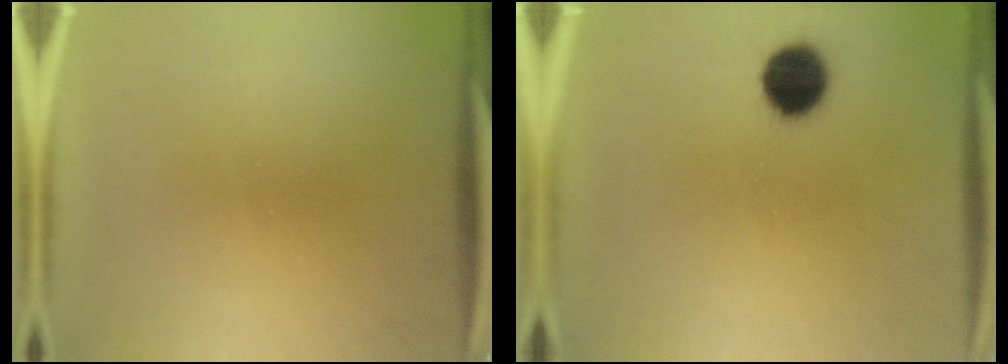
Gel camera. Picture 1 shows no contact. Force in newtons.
{"total": 9.3}